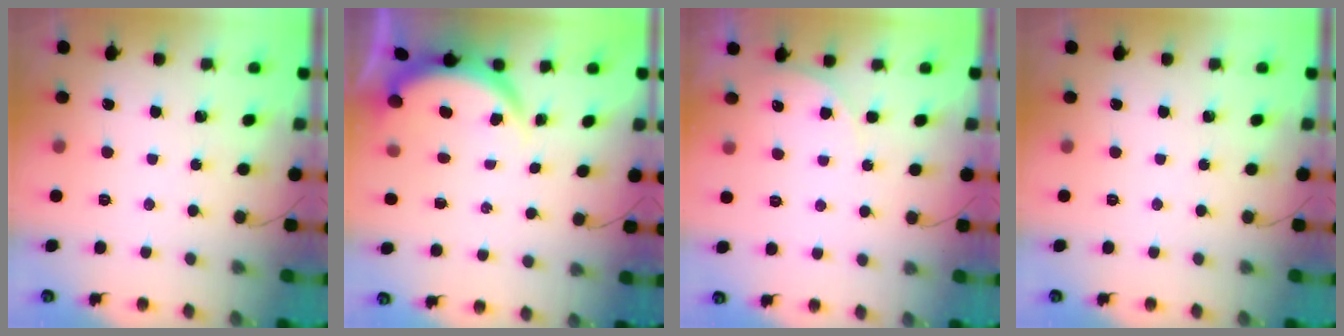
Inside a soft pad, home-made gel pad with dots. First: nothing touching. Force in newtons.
{"total": 3.9, "press": 3.9, "slide": 0.3}
{"total": 4.4, "press": 4.4, "slide": 0.4}
{"total": 0.0}